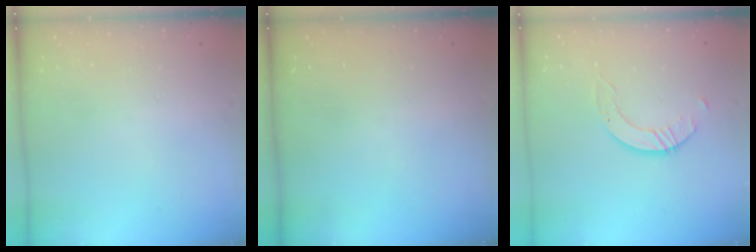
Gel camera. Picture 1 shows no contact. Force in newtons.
{"total": 0.0}
{"total": 3.0, "press": 3.0, "slide": 0.2}